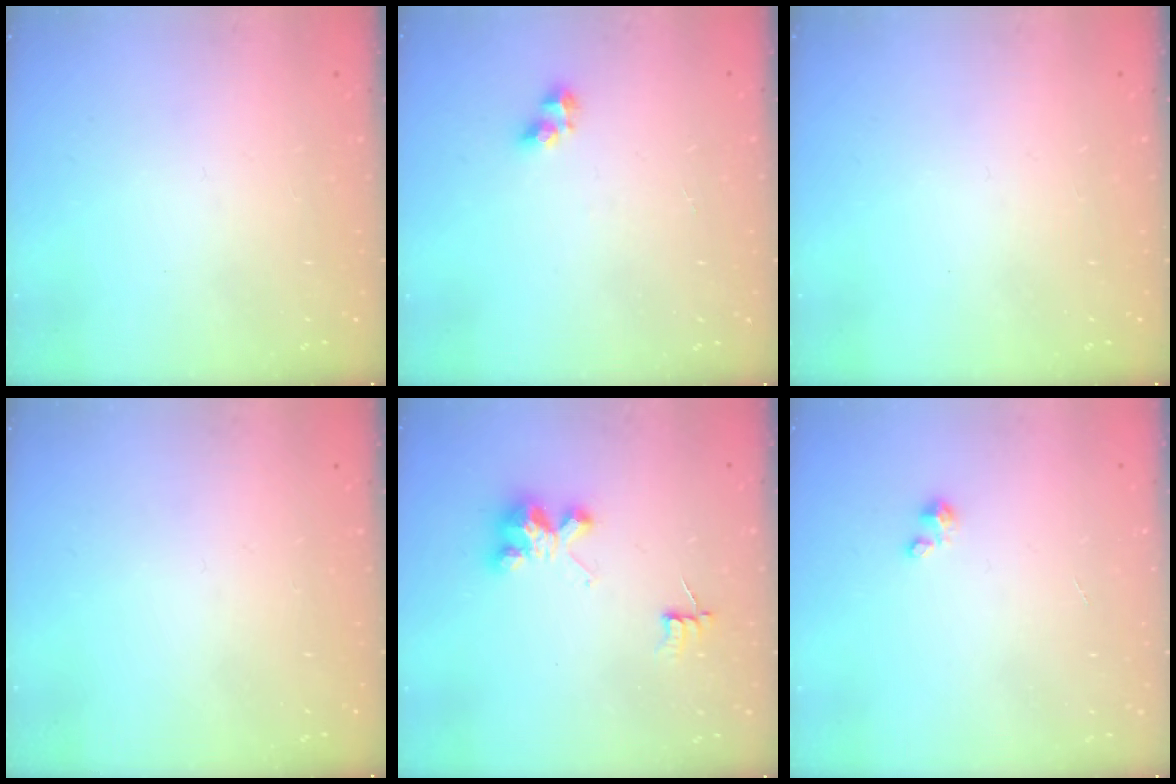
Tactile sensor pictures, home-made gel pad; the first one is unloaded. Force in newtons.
{"total": 3.7, "press": 3.7, "slide": 0.3}
{"total": 0.0}
{"total": 0.0}
{"total": 4.6, "press": 4.6, "slide": 0.3}
{"total": 0.8, "press": 0.7, "slide": 0.3}